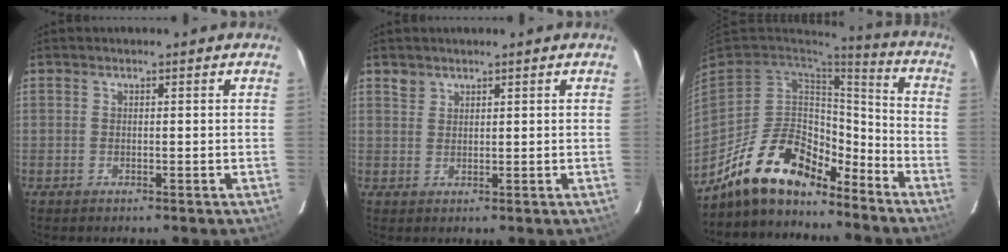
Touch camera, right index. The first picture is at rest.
{"total": 1.7, "force": [1.3, 1.0, 0.1], "torque": [0.000, 0.004, 0.025]}
{"total": 18.3, "force": [-14.0, 7.7, 8.9], "torque": [-0.193, 0.012, -0.238]}